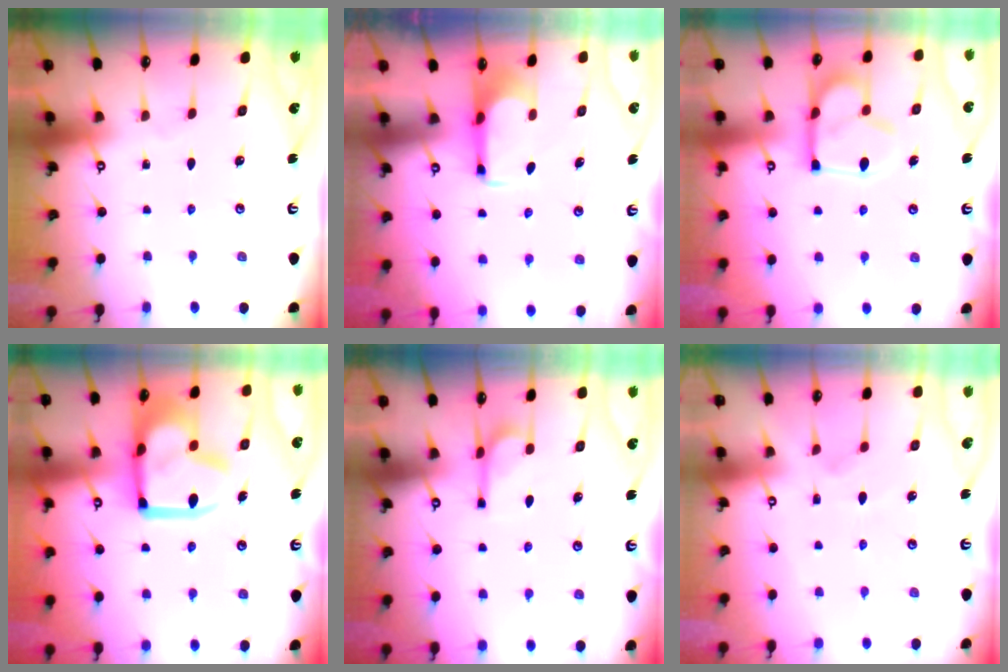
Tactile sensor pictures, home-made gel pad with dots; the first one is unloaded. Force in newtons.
{"total": 2.0, "press": 2.0, "slide": 0.4}
{"total": 14.1, "press": 14.1, "slide": 1.0}
{"total": 19.4, "press": 19.3, "slide": 2.1}
{"total": 5.1, "press": 5.0, "slide": 0.9}
{"total": 1.5, "press": 0.9, "slide": 1.2}